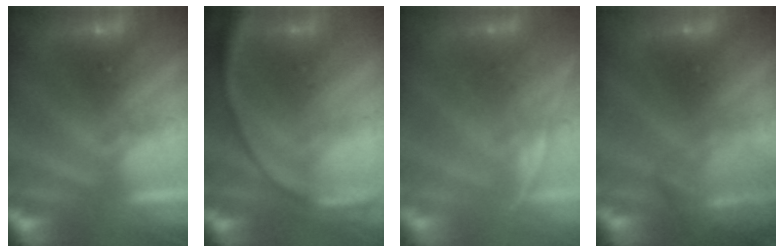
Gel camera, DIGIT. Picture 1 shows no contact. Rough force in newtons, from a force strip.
{"total": 2.7}
{"total": 1.9}
{"total": 8.6}